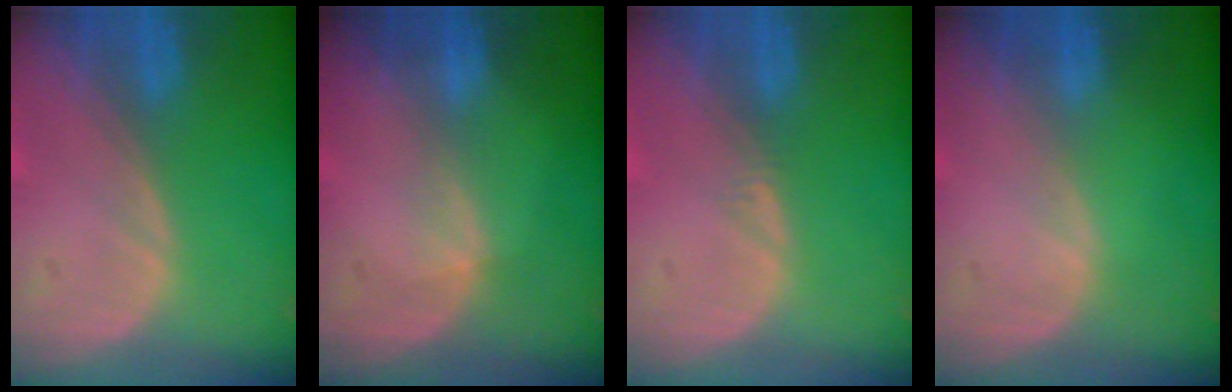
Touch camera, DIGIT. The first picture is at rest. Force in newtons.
{"total": 1.3, "press": 0.9, "slide": 0.9}
{"total": 0.5, "press": 0.5, "slide": 0.2}
{"total": 0.0}